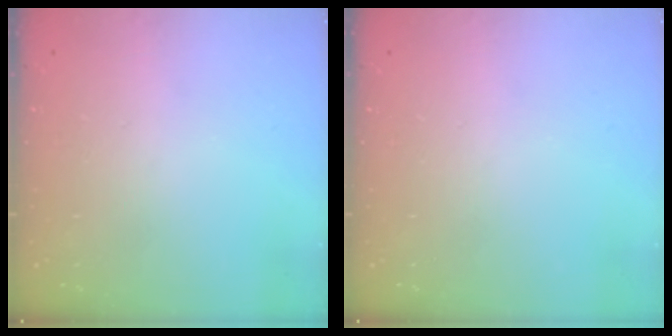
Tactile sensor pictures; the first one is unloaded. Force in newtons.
{"total": 0.0}